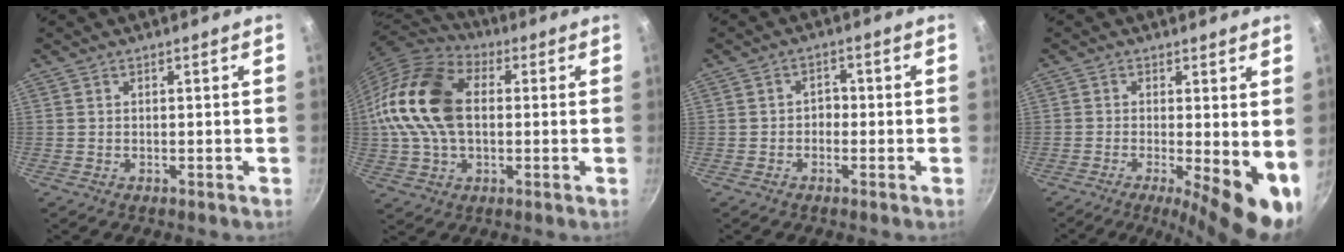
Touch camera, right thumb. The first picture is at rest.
{"total": 18.9, "force": [1.6, 12.7, 13.9], "torque": [-0.261, 0.029, 0.018]}
{"total": 2.2, "force": [-0.8, 1.8, 1.1], "torque": [-0.001, 0.011, -0.015]}
{"total": 11.6, "force": [-2.4, 3.6, 10.8], "torque": [-0.138, -0.008, -0.032]}